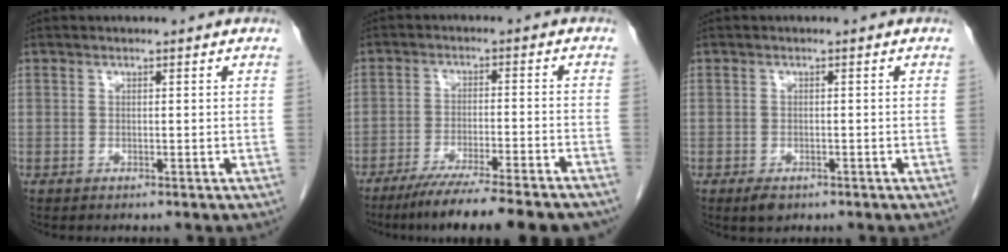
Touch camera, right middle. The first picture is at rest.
{"total": 15.1, "force": [-12.8, 0.5, 7.9], "torque": [-0.105, -0.029, -0.191]}
{"total": 1.9, "force": [-1.2, 1.0, 1.1], "torque": [-0.021, -0.002, -0.013]}